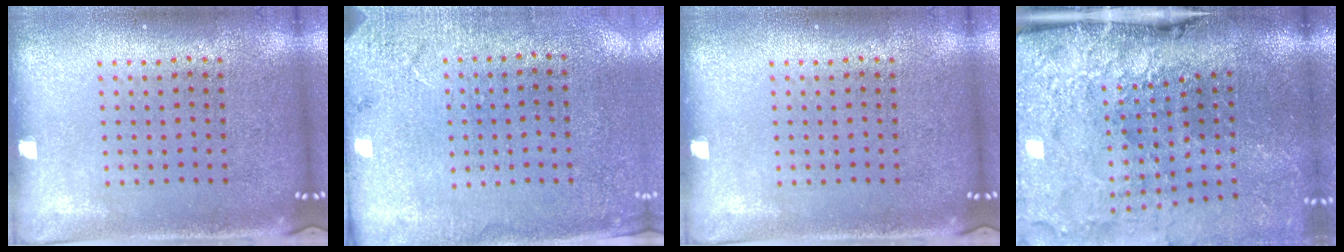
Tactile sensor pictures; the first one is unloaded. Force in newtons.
{"total": 2.6, "press": 2.2, "slide": 1.3}
{"total": 0.0}
{"total": 5.0, "press": 3.8, "slide": 3.3}